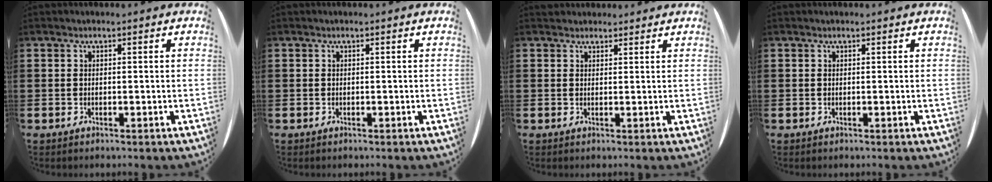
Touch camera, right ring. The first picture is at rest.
{"total": 0.0}
{"total": 1.4, "force": [1.3, 0.5, -0.3], "torque": [0.001, 0.004, 0.026]}
{"total": 0.0}